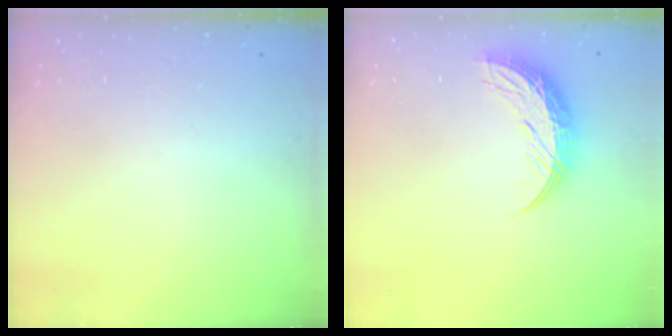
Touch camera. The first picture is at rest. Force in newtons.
{"total": 10.5, "press": 10.5, "slide": 0.8}